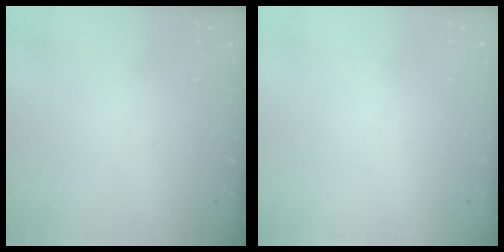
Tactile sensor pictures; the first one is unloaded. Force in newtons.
{"total": 0.7, "press": 0.6, "slide": 0.1}